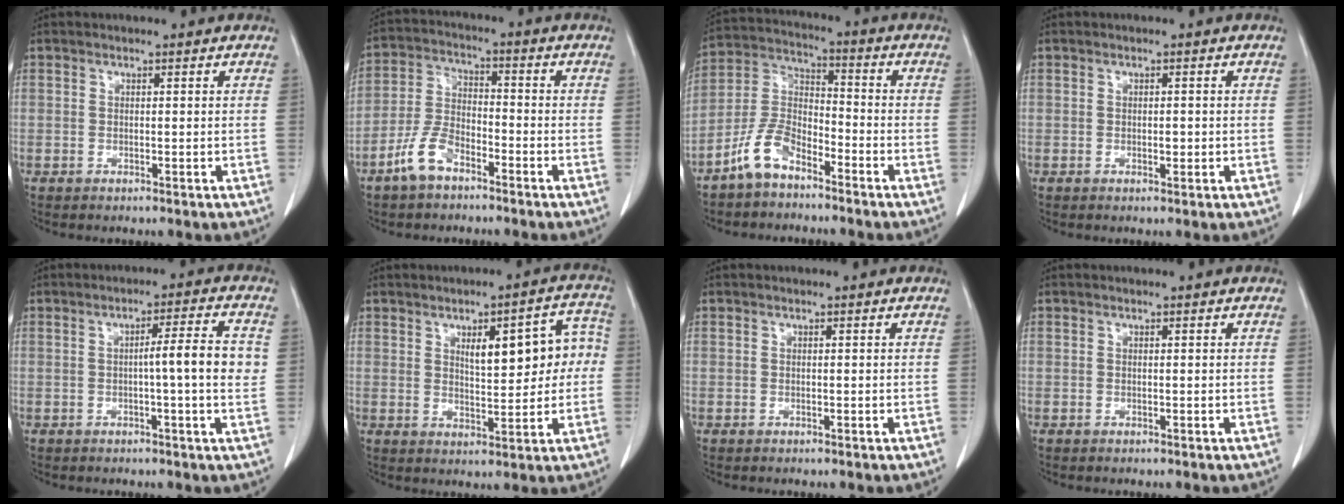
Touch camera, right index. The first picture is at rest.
{"total": 7.3, "force": [-4.7, 3.6, 4.3], "torque": [-0.102, 0.007, -0.093]}
{"total": 8.3, "force": [-5.9, 3.8, 4.4], "torque": [-0.104, 0.013, -0.122]}
{"total": 1.3, "force": [-0.2, 0.6, 1.2], "torque": [-0.019, -0.001, -0.001]}
{"total": 6.5, "force": [-0.1, -0.3, 6.5], "torque": [-0.093, 0.006, -0.004]}
{"total": 9.9, "force": [1.8, 3.7, 9.0], "torque": [-0.112, 0.032, 0.029]}
{"total": 0.0}
{"total": 0.0}